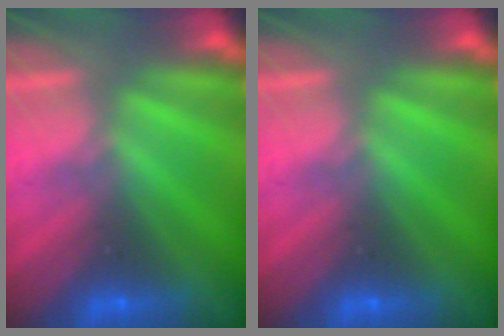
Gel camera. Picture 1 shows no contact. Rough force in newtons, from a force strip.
{"total": 0.0}